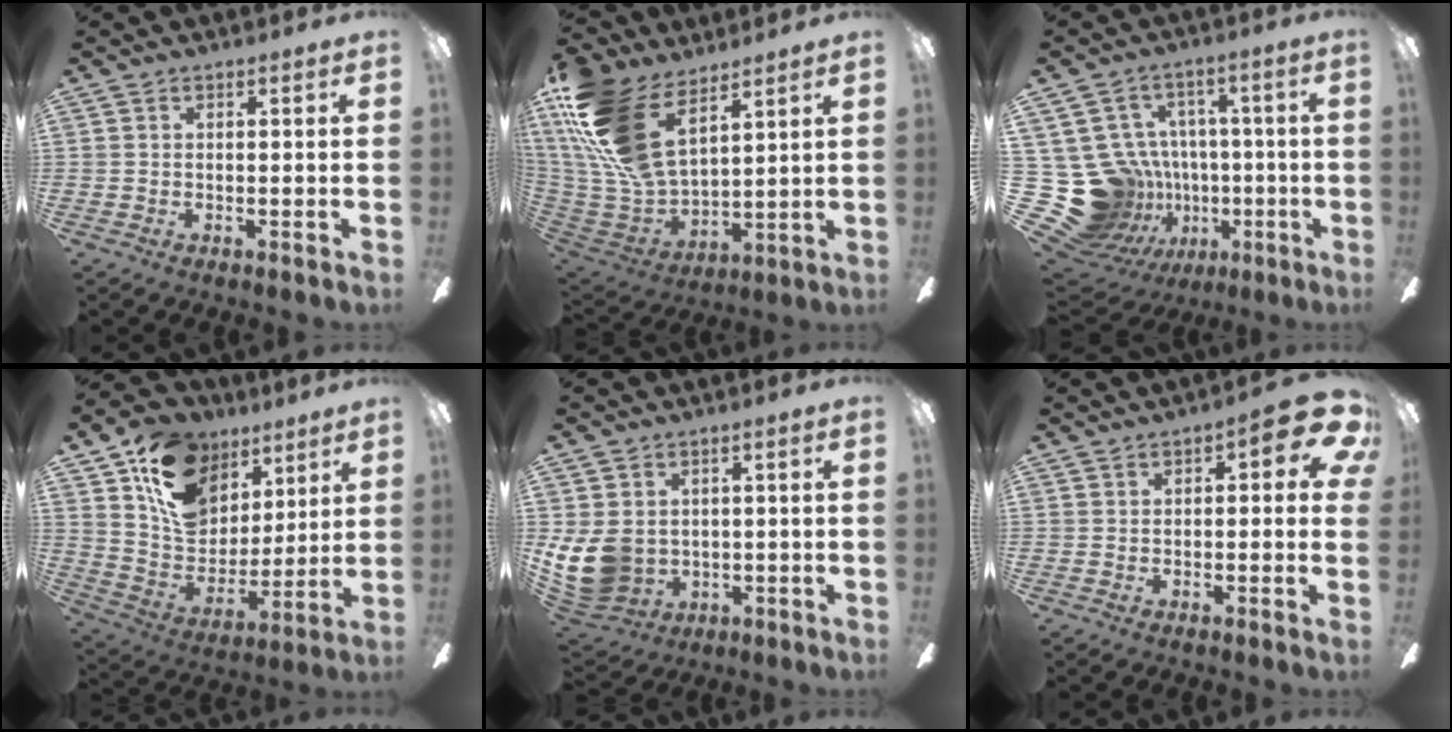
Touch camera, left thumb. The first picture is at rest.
{"total": 22.2, "force": [11.5, 11.3, 15.3], "torque": [-0.358, -0.058, 0.211]}
{"total": 19.7, "force": [-2.7, 18.1, 7.4], "torque": [-0.173, 0.003, 0.012]}
{"total": 18.4, "force": [10.4, 12.8, 8.2], "torque": [-0.146, -0.050, 0.198]}
{"total": 10.9, "force": [-0.1, 9.2, 5.9], "torque": [-0.163, -0.009, 0.002]}
{"total": 8.1, "force": [2.5, 3.2, 7.0], "torque": [-0.086, -0.009, 0.040]}